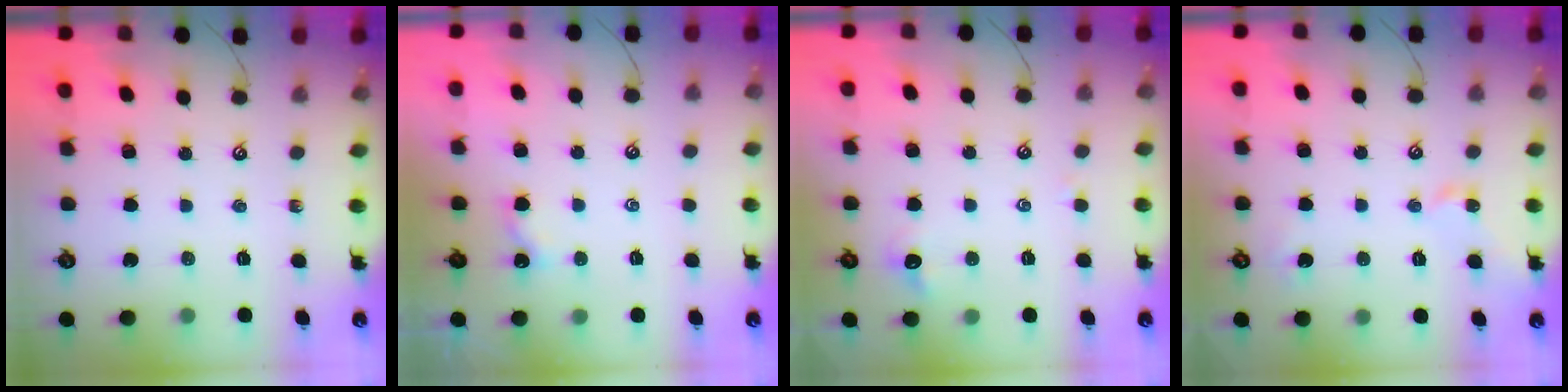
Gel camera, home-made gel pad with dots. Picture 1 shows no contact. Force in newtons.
{"total": 2.1, "press": 2.1, "slide": 0.2}
{"total": 0.9, "press": 0.6, "slide": 0.6}
{"total": 2.4, "press": 2.3, "slide": 0.5}